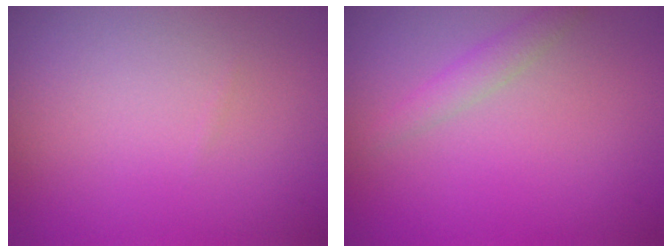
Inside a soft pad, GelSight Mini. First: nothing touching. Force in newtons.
{"total": 1.5, "press": 1.5, "slide": 0.2}